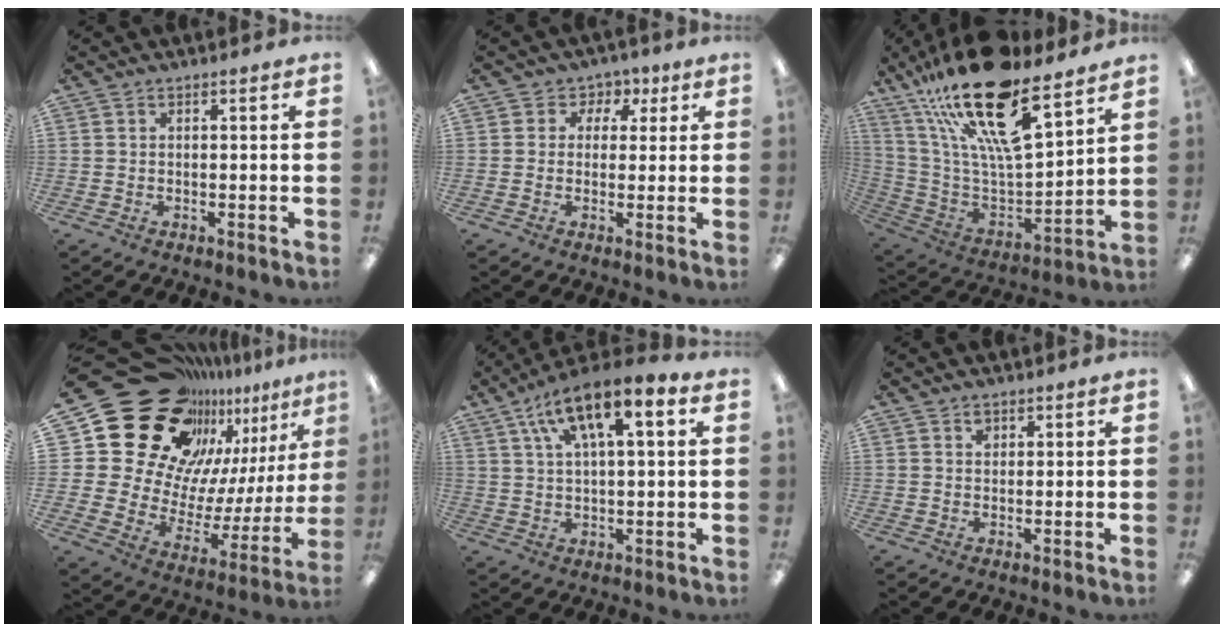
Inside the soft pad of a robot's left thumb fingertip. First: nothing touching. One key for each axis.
{"total": 4.0, "fx": 0.5, "fy": 3.8, "fz": 0.9, "tx": -0.014, "ty": 0.002, "tz": 0.005}
{"total": 25.8, "fx": 17.5, "fy": 8.4, "fz": 17.1, "tx": -0.302, "ty": -0.103, "tz": 0.301}
{"total": 25.9, "fx": 18.4, "fy": 15.1, "fz": 10.3, "tx": -0.165, "ty": -0.157, "tz": 0.362}
{"total": 11.6, "fx": 6.3, "fy": 3.8, "fz": 9.0, "tx": -0.163, "ty": -0.016, "tz": 0.112}
{"total": 1.5, "fx": 1.0, "fy": 1.0, "fz": 0.5, "tx": -0.003, "ty": -0.002, "tz": 0.017}